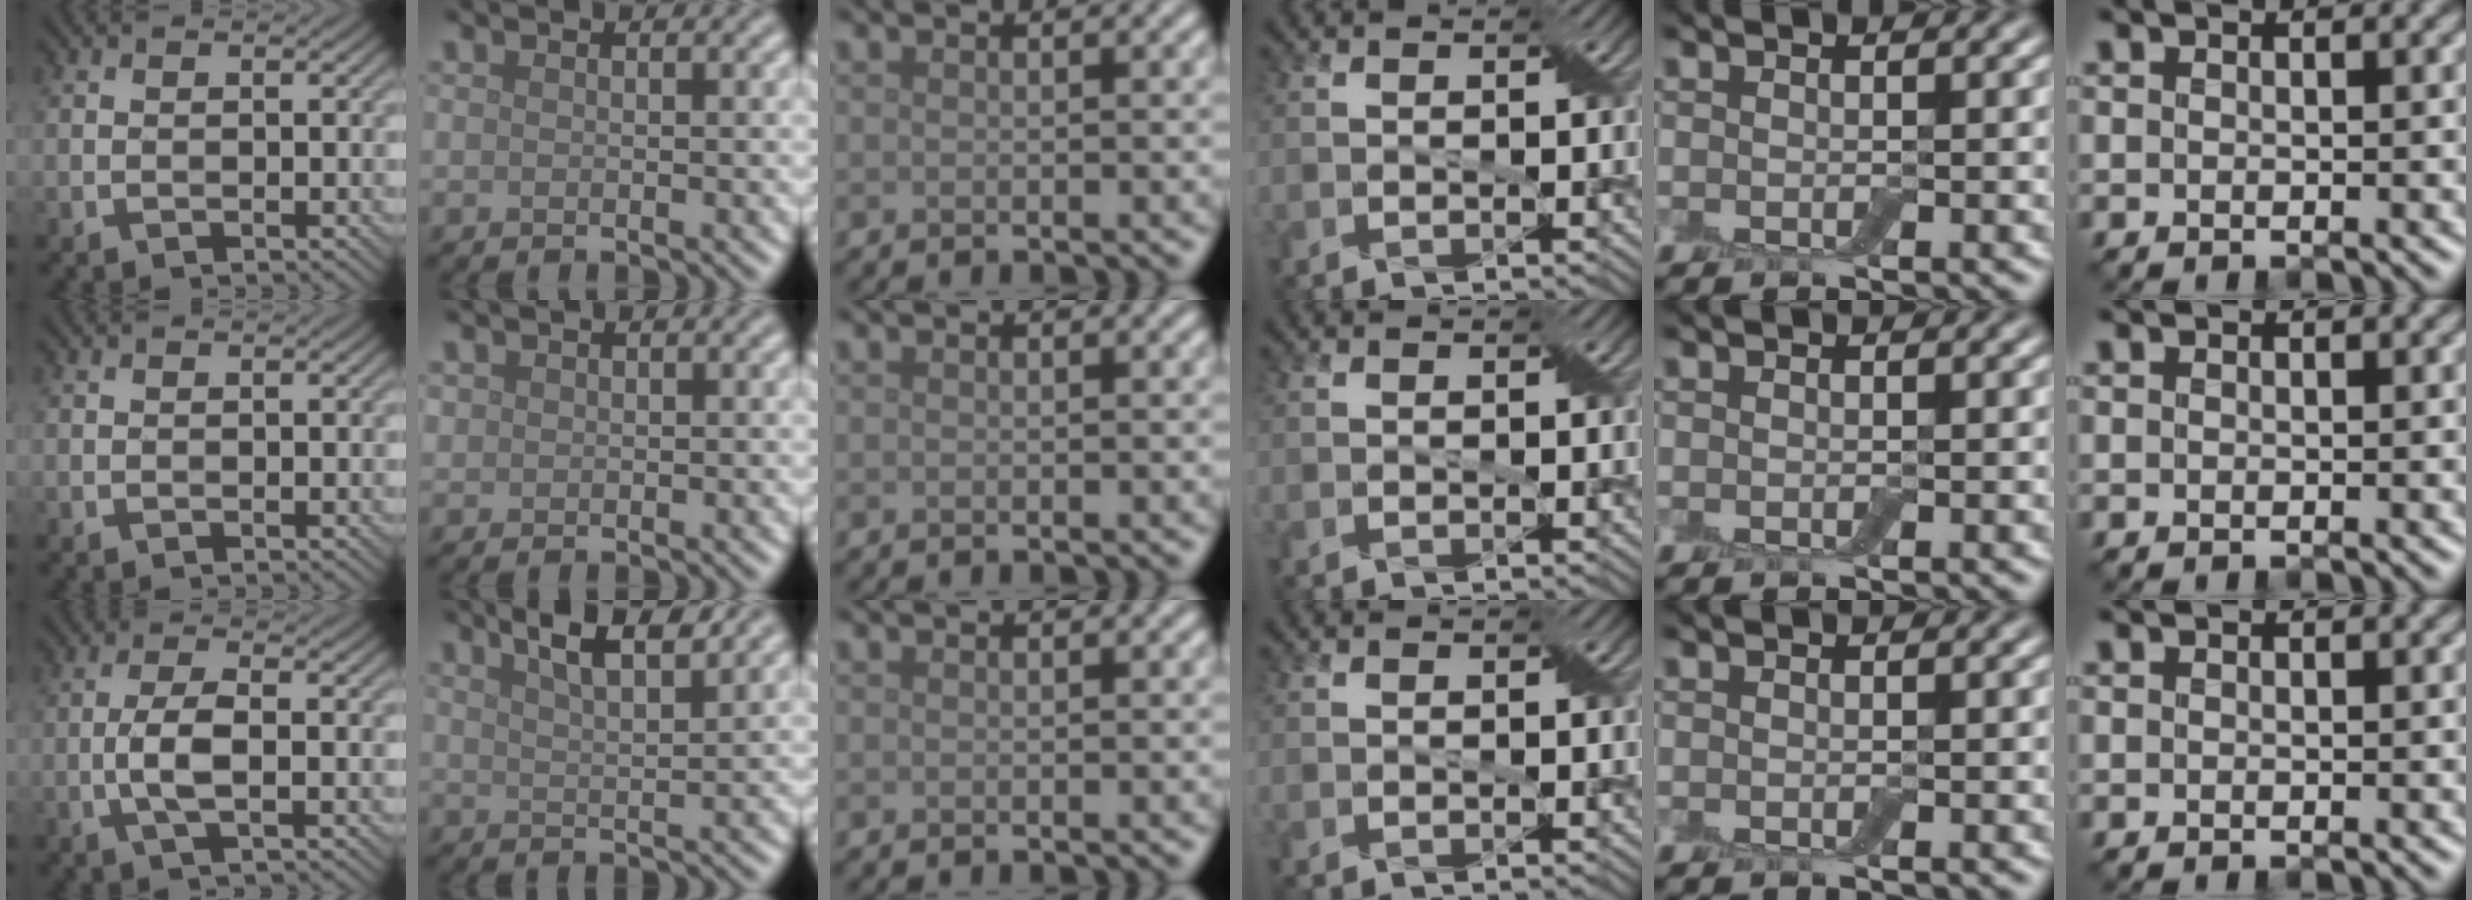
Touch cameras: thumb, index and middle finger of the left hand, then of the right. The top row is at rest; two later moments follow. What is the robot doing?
{"motion": "shake", "object": "box of matches"}